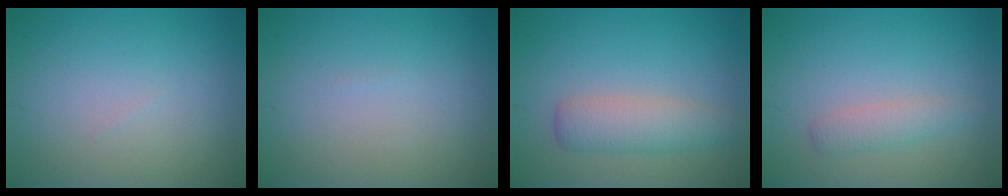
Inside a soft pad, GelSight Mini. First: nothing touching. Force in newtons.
{"total": 0.0}
{"total": 3.4, "press": 3.4, "slide": 0.1}
{"total": 1.8, "press": 1.8, "slide": 0.0}